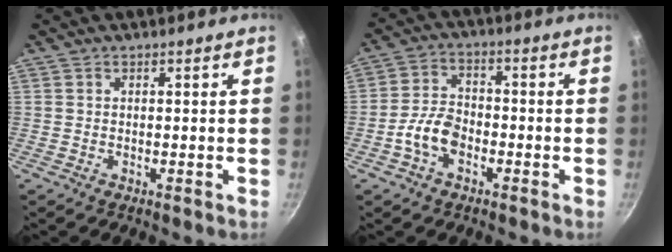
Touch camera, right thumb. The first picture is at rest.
{"total": 6.9, "force": [-2.9, 4.4, 4.4], "torque": [-0.070, 0.032, -0.060]}